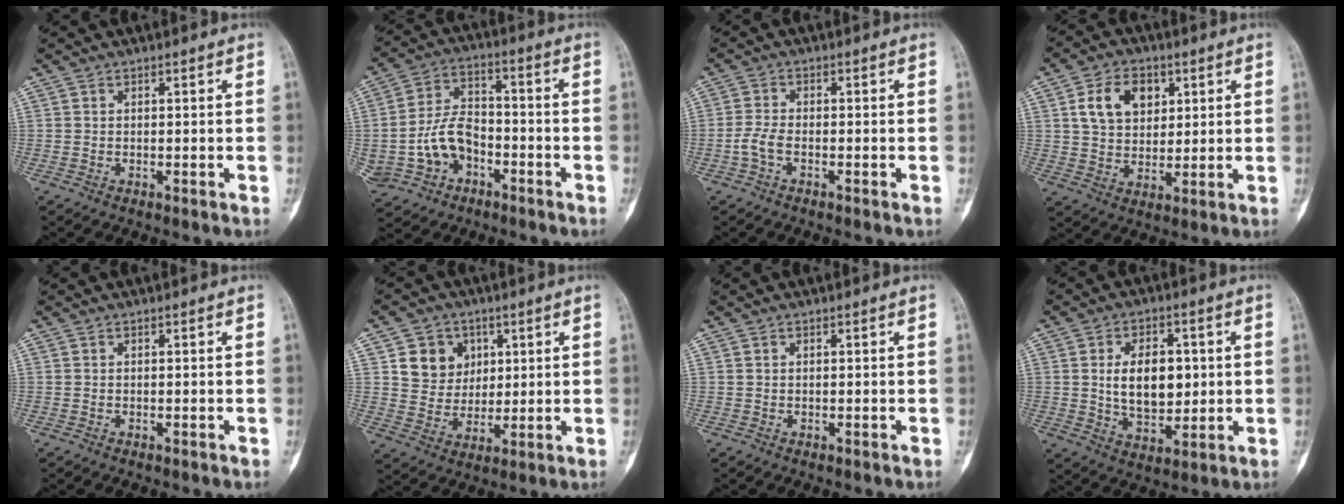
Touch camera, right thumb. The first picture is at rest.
{"total": 12.9, "force": [-3.8, 9.6, 7.9], "torque": [-0.136, 0.039, -0.062]}
{"total": 2.9, "force": [-1.2, 1.3, 2.3], "torque": [-0.055, 0.008, -0.029]}
{"total": 9.9, "force": [3.5, 7.0, 6.1], "torque": [-0.077, -0.008, 0.064]}
{"total": 0.0}
{"total": 9.2, "force": [3.3, 8.1, 2.8], "torque": [-0.009, -0.010, 0.062]}
{"total": 0.0}
{"total": 11.4, "force": [1.3, 7.1, 8.8], "torque": [-0.114, -0.010, 0.029]}